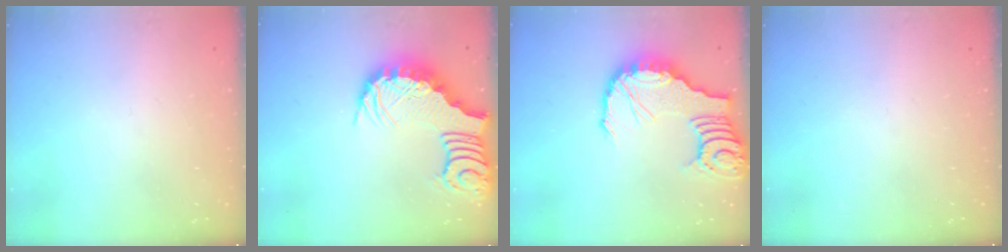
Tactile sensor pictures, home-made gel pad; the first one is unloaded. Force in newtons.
{"total": 3.8, "press": 3.7, "slide": 0.7}
{"total": 14.7, "press": 14.6, "slide": 1.5}
{"total": 0.0}